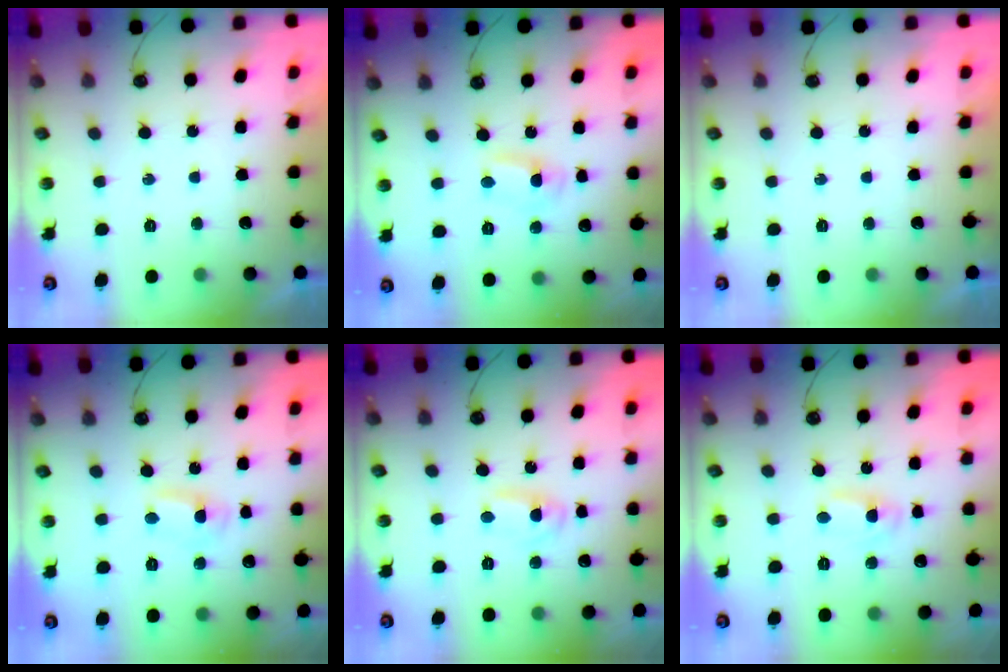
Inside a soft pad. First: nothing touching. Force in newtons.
{"total": 2.7, "press": 2.7, "slide": 0.3}
{"total": 0.0}
{"total": 2.7, "press": 2.7, "slide": 0.3}
{"total": 2.4, "press": 2.4, "slide": 0.2}
{"total": 2.9, "press": 2.9, "slide": 0.4}